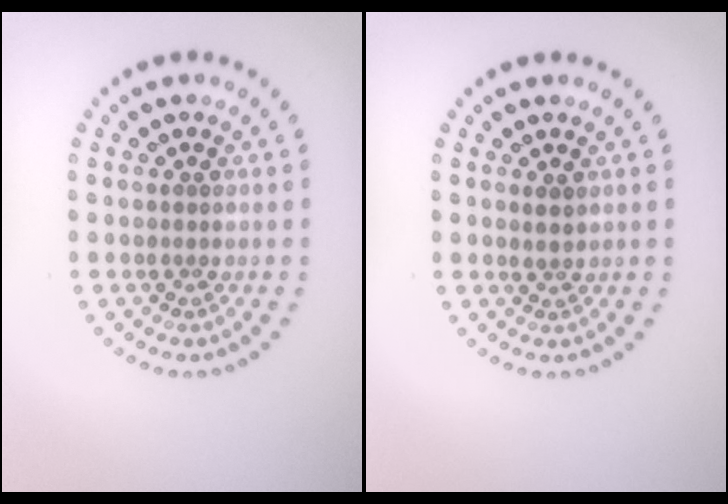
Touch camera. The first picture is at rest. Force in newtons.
{"total": 1.1, "press": 0.9, "slide": 0.6}